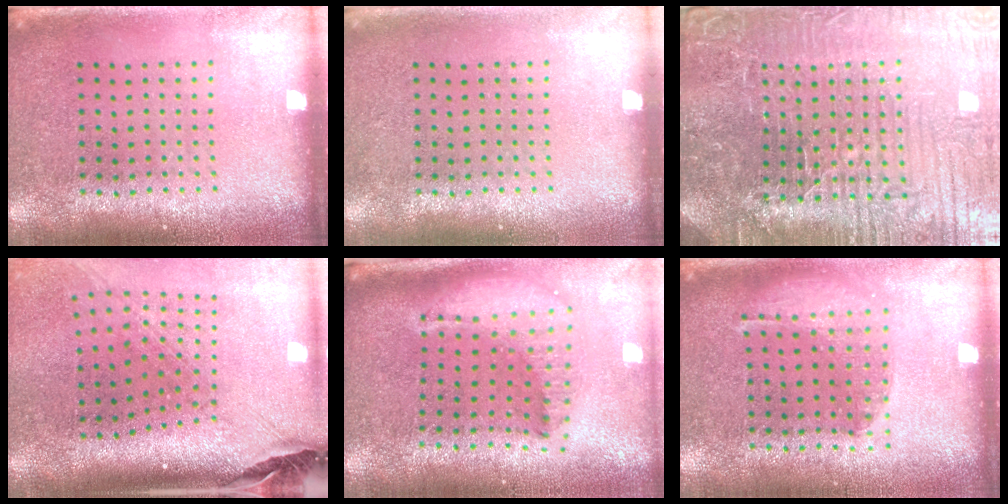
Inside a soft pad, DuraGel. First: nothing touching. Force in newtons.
{"total": 0.0}
{"total": 6.8, "press": 6.1, "slide": 3.0}
{"total": 2.8, "press": 2.0, "slide": 1.9}
{"total": 1.9, "press": 1.5, "slide": 1.2}
{"total": 1.3, "press": 1.2, "slide": 0.4}